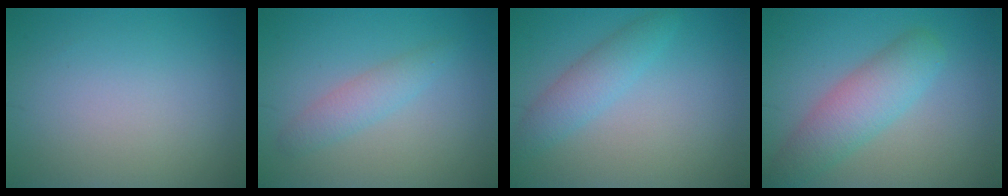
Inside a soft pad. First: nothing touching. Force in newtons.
{"total": 2.1, "press": 2.1, "slide": 0.2}
{"total": 2.8, "press": 2.8, "slide": 0.2}
{"total": 4.8, "press": 4.8, "slide": 0.2}